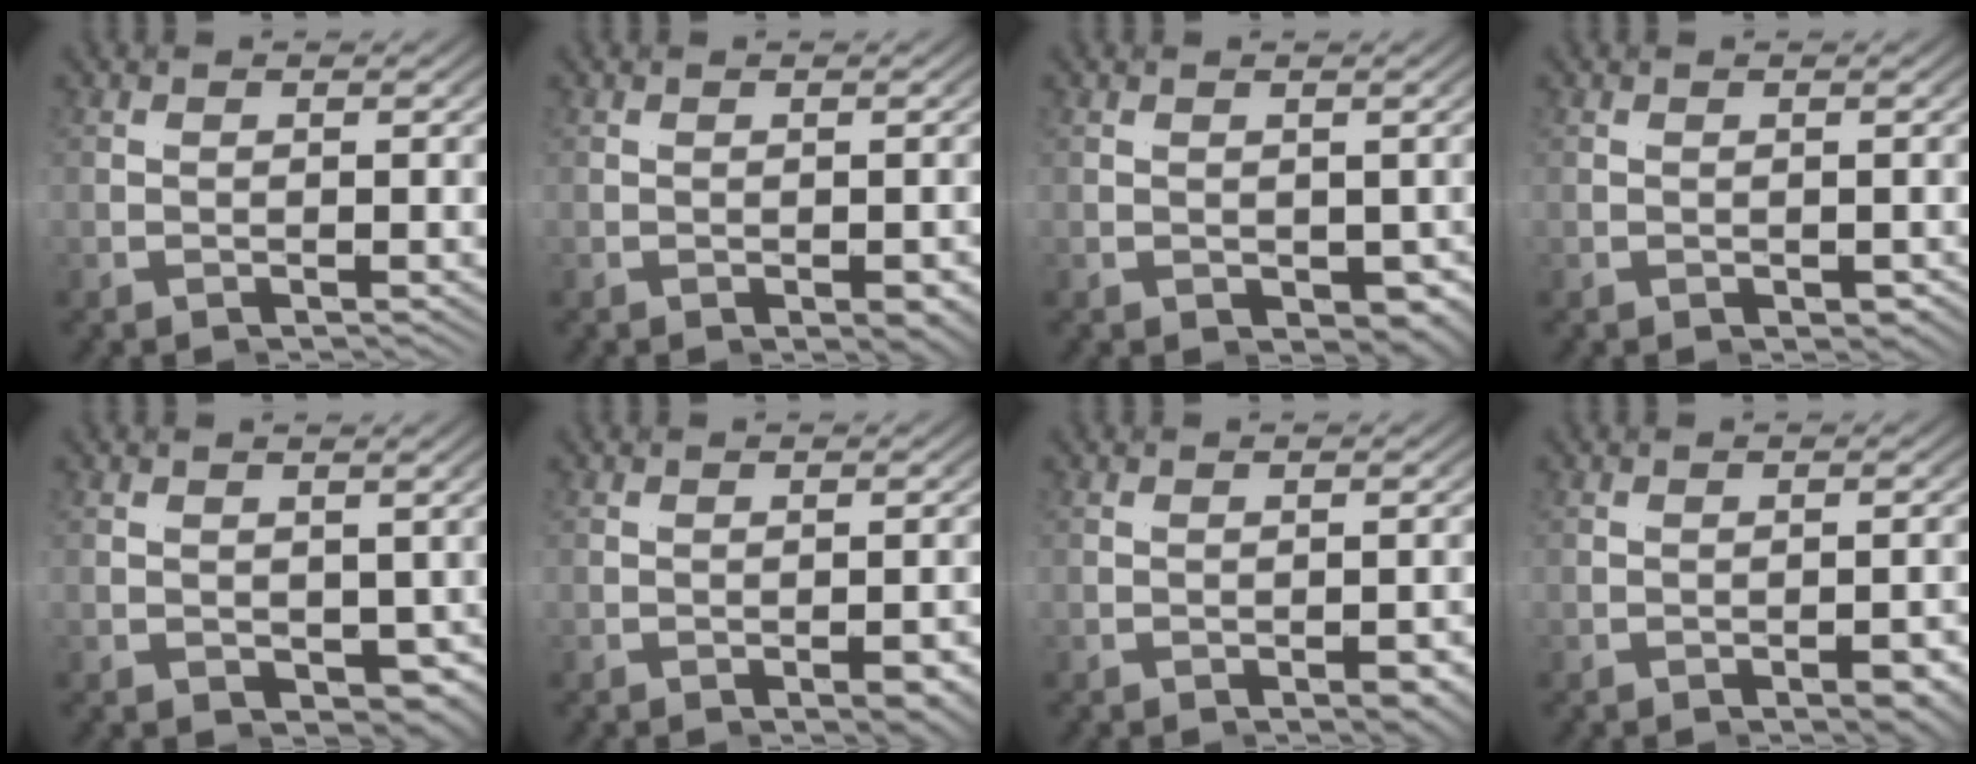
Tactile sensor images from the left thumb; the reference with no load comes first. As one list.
[{"total": 0.9, "force": [-0.2, 0.1, 0.9], "torque": [-0.014, 0.001, -0.003]}, {"total": 2.4, "force": [-0.1, 1.5, 1.9], "torque": [-0.031, -0.007, 0.004]}, {"total": 1.4, "force": [-0.4, 1.1, 0.8], "torque": [-0.015, -0.004, -0.005]}, {"total": 3.4, "force": [-0.3, 2.3, 2.4], "torque": [-0.035, -0.010, 0.004]}, {"total": 1.3, "force": [-0.6, 0.1, 1.1], "torque": [-0.024, -0.001, -0.012]}, {"total": 1.3, "force": [-0.7, 0.5, 1.0], "torque": [-0.025, -0.005, -0.010]}, {"total": 1.5, "force": [-0.8, 0.4, 1.1], "torque": [-0.029, -0.004, -0.014]}]